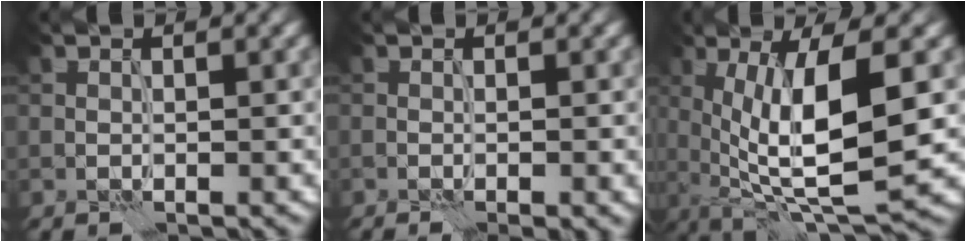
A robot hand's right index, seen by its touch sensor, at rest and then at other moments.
{"total": 0.9, "force": [-0.4, -0.1, 0.8], "torque": [-0.013, -0.002, -0.008]}
{"total": 10.5, "force": [-0.3, 2.9, 10.1], "torque": [-0.163, -0.010, -0.002]}